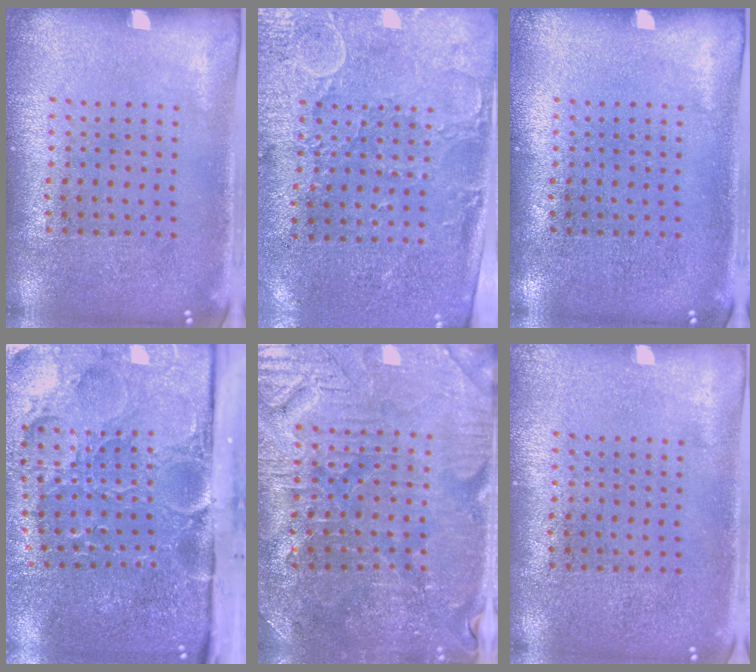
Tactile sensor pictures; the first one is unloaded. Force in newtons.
{"total": 2.9, "press": 2.5, "slide": 1.5}
{"total": 0.0}
{"total": 5.4, "press": 4.1, "slide": 3.4}
{"total": 3.6, "press": 3.6, "slide": 0.4}
{"total": 0.0}